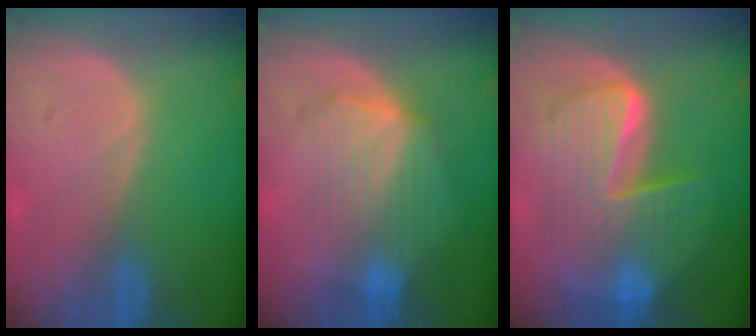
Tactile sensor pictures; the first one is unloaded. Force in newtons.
{"total": 7.3, "press": 7.2, "slide": 0.6}
{"total": 10.4, "press": 10.4, "slide": 1.0}